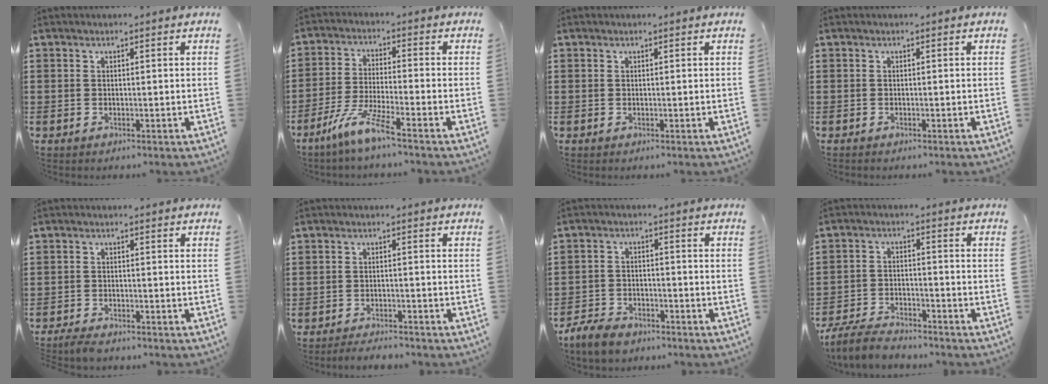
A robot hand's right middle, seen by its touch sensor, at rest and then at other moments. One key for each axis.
{"total": 7.0, "fx": -5.1, "fy": 0.1, "fz": 4.8, "tx": -0.108, "ty": -0.014, "tz": -0.100}
{"total": 0.0}
{"total": 0.0}
{"total": 2.2, "fx": -2.1, "fy": 0.3, "fz": 0.4, "tx": -0.018, "ty": 0.000, "tz": -0.046}
{"total": 2.4, "fx": -2.4, "fy": 0.1, "fz": 0.1, "tx": -0.009, "ty": 0.001, "tz": -0.051}
{"total": 4.5, "fx": -4.1, "fy": 1.5, "fz": 1.3, "tx": -0.044, "ty": 0.005, "tz": -0.087}
{"total": 5.5, "fx": -5.1, "fy": 1.1, "fz": 1.7, "tx": -0.046, "ty": 0.002, "tz": -0.104}